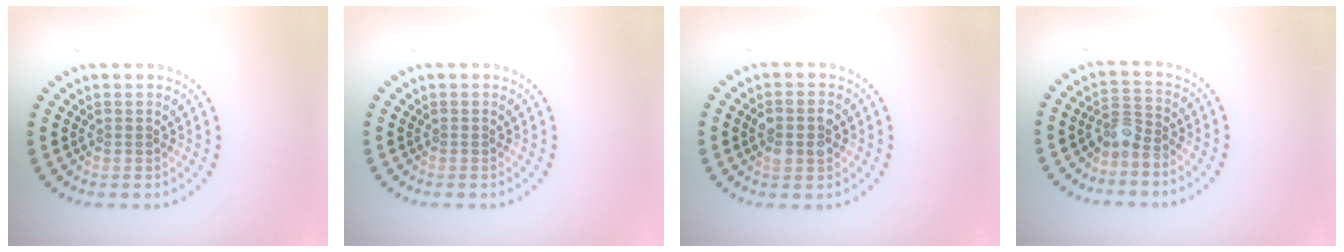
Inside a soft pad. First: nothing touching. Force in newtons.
{"total": 0.0}
{"total": 2.4, "press": 2.4, "slide": 0.3}
{"total": 2.1, "press": 1.6, "slide": 1.3}